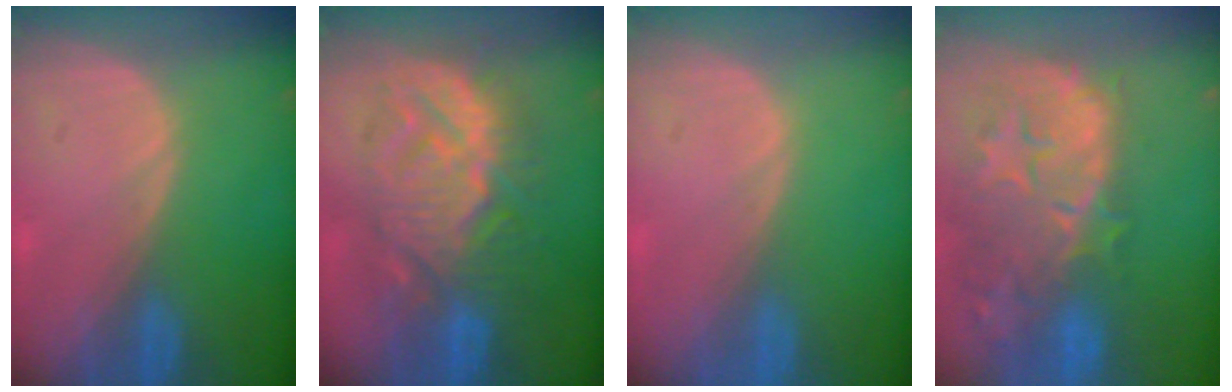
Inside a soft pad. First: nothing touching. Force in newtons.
{"total": 11.0, "press": 10.9, "slide": 0.8}
{"total": 0.0}
{"total": 14.7, "press": 11.8, "slide": 8.7}